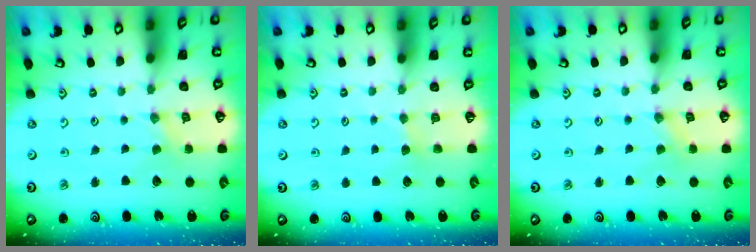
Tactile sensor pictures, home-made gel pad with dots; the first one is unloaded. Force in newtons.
{"total": 2.9, "press": 2.9, "slide": 0.4}
{"total": 0.0}